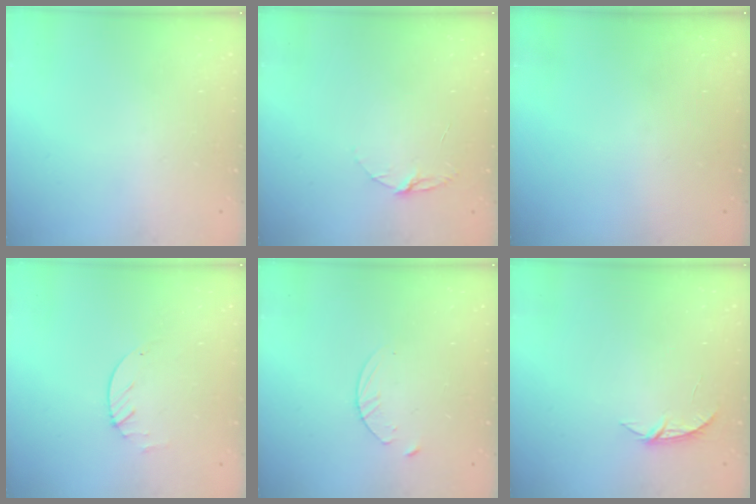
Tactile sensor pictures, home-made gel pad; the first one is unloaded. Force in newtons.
{"total": 4.1, "press": 4.1, "slide": 0.3}
{"total": 0.0}
{"total": 1.9, "press": 1.9, "slide": 0.3}
{"total": 3.1, "press": 3.1, "slide": 0.3}
{"total": 4.2, "press": 4.2, "slide": 0.5}